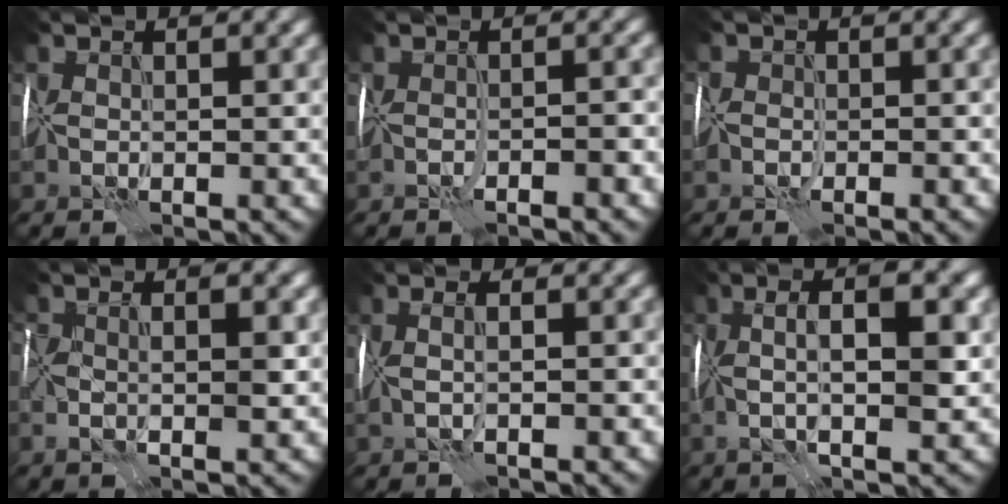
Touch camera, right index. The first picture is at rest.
{"total": 1.8, "force": [-1.5, -0.2, 1.0], "torque": [-0.014, -0.002, -0.029]}
{"total": 1.9, "force": [-1.1, 1.4, 0.7], "torque": [0.004, 0.003, -0.020]}
{"total": 3.5, "force": [-0.2, 1.4, 3.2], "torque": [-0.057, -0.004, -0.008]}
{"total": 1.9, "force": [0.2, 0.6, 1.8], "torque": [-0.022, 0.005, -0.007]}
{"total": 5.4, "force": [0.3, 1.3, 5.2], "torque": [-0.085, 0.000, -0.003]}